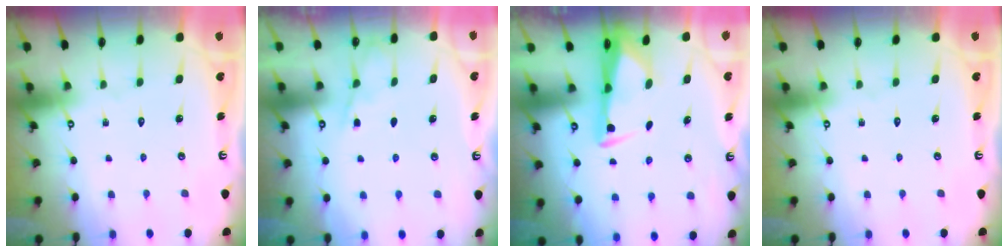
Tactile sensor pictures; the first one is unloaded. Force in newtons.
{"total": 3.6, "press": 3.6, "slide": 0.6}
{"total": 3.0, "press": 2.8, "slide": 1.0}
{"total": 0.0}